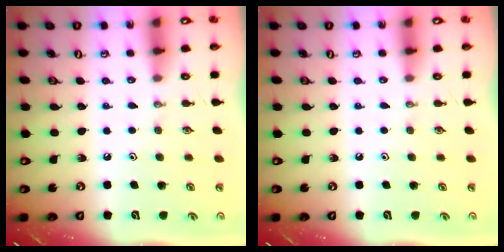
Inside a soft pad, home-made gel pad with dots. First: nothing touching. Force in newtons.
{"total": 0.0}